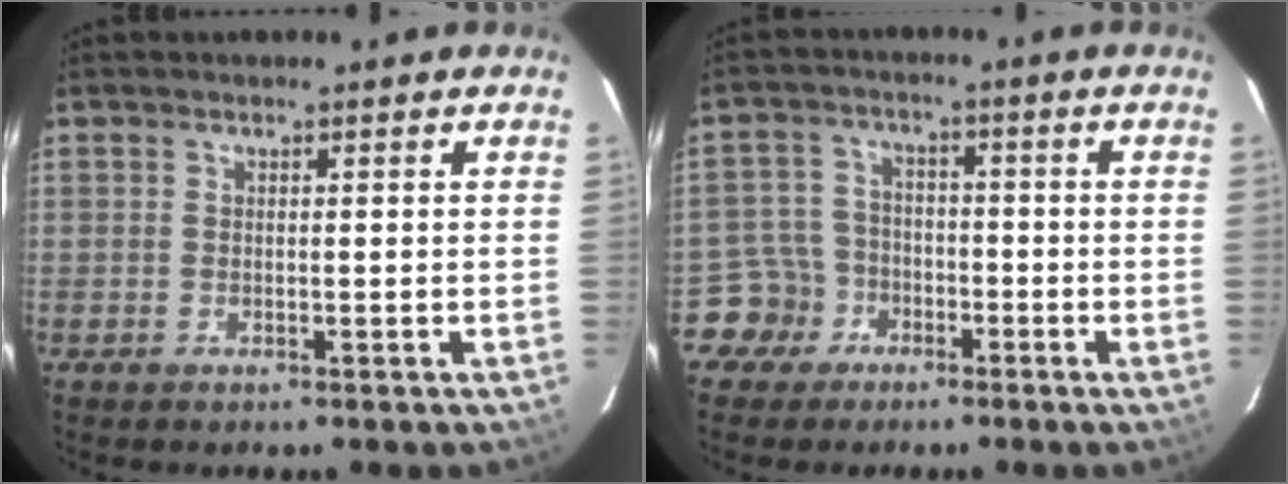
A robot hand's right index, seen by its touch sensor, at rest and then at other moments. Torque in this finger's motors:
{"motor_torque": [-0.15, -0.05, -0.62, -0.21]}